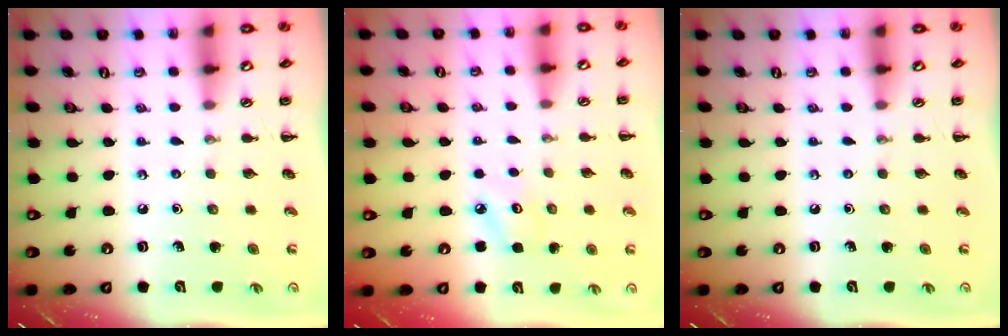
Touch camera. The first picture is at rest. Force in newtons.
{"total": 4.1, "press": 3.9, "slide": 1.1}
{"total": 0.0}